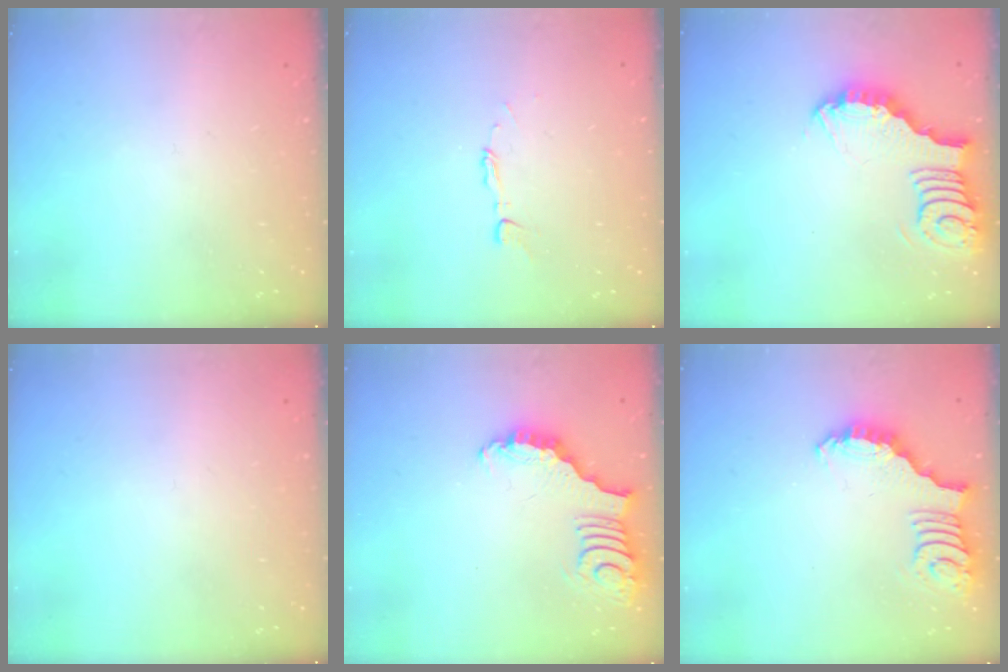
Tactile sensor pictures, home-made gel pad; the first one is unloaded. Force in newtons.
{"total": 2.7, "press": 2.7, "slide": 0.2}
{"total": 4.9, "press": 4.8, "slide": 0.3}
{"total": 0.0}
{"total": 3.1, "press": 3.1, "slide": 0.6}
{"total": 2.5, "press": 2.5, "slide": 0.5}